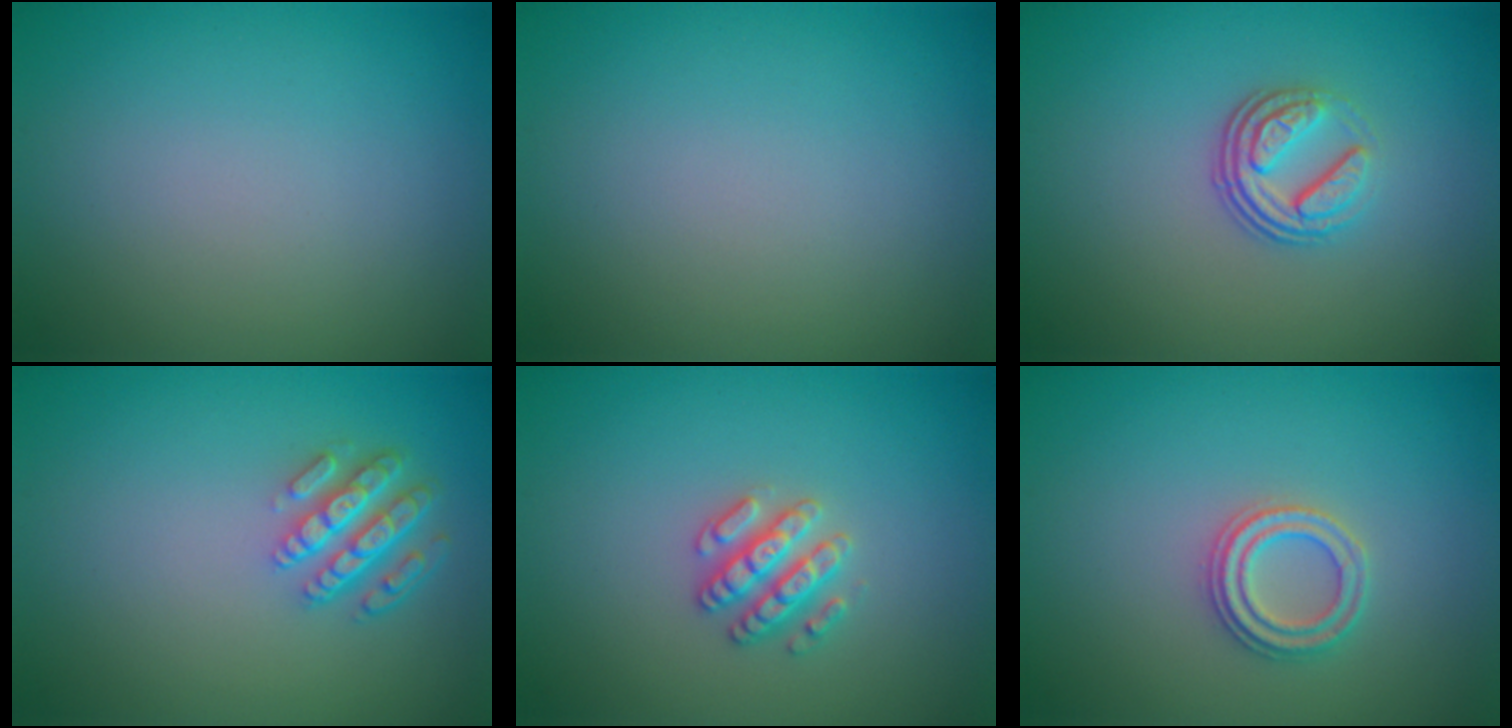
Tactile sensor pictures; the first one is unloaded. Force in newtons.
{"total": 0.0}
{"total": 3.5, "press": 2.5, "slide": 2.5}
{"total": 4.3, "press": 3.3, "slide": 2.8}
{"total": 2.6, "press": 2.6, "slide": 0.3}
{"total": 2.2, "press": 2.2, "slide": 0.3}